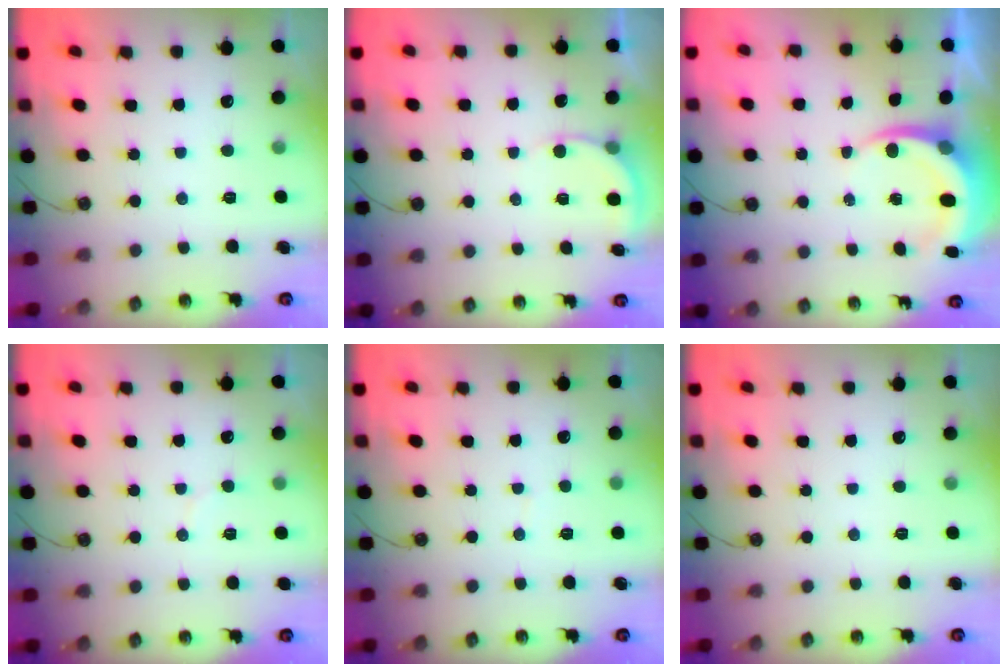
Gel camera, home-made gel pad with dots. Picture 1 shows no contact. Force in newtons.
{"total": 3.1, "press": 3.1, "slide": 0.3}
{"total": 6.2, "press": 6.1, "slide": 0.9}
{"total": 2.7, "press": 2.7, "slide": 0.2}
{"total": 2.3, "press": 2.3, "slide": 0.3}
{"total": 0.0}